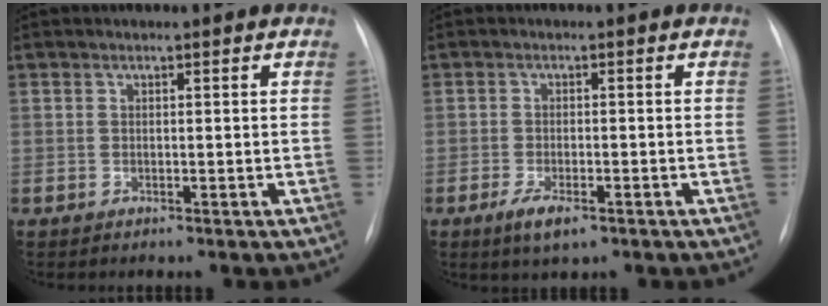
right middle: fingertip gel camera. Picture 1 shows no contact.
{"total": 3.7, "force": [-1.9, 1.1, 2.9], "torque": [-0.060, -0.006, -0.030]}